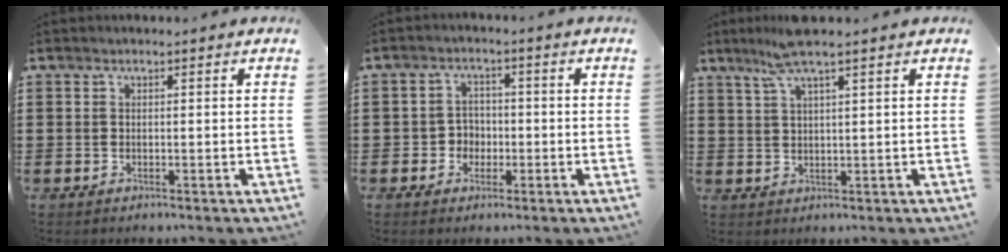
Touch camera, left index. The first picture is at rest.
{"total": 3.1, "force": [-1.1, 2.7, 1.0], "torque": [-0.028, 0.006, -0.027]}
{"total": 5.5, "force": [3.9, 0.1, 3.9], "torque": [-0.086, 0.001, 0.069]}